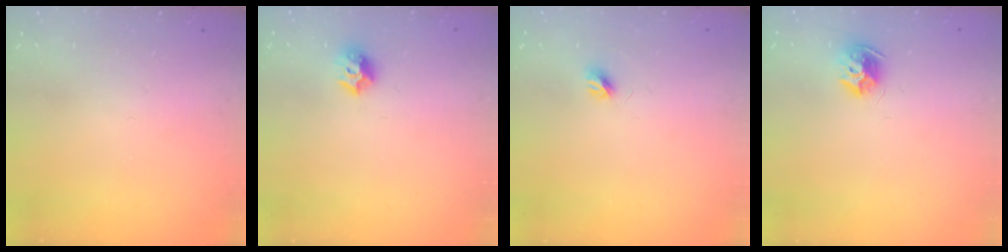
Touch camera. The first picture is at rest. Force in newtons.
{"total": 8.2, "press": 8.1, "slide": 1.0}
{"total": 4.1, "press": 4.0, "slide": 0.6}
{"total": 8.7, "press": 8.7, "slide": 0.0}